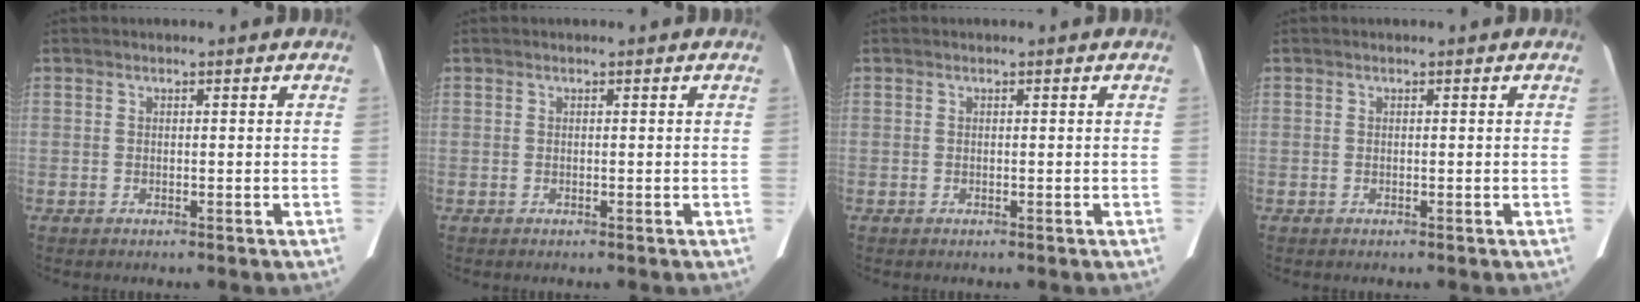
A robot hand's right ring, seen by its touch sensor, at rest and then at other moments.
{"total": 0.0}
{"total": 0.0}
{"total": 0.0}